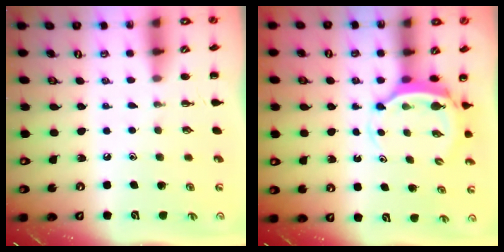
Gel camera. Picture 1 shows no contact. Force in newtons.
{"total": 5.5, "press": 5.5, "slide": 0.9}